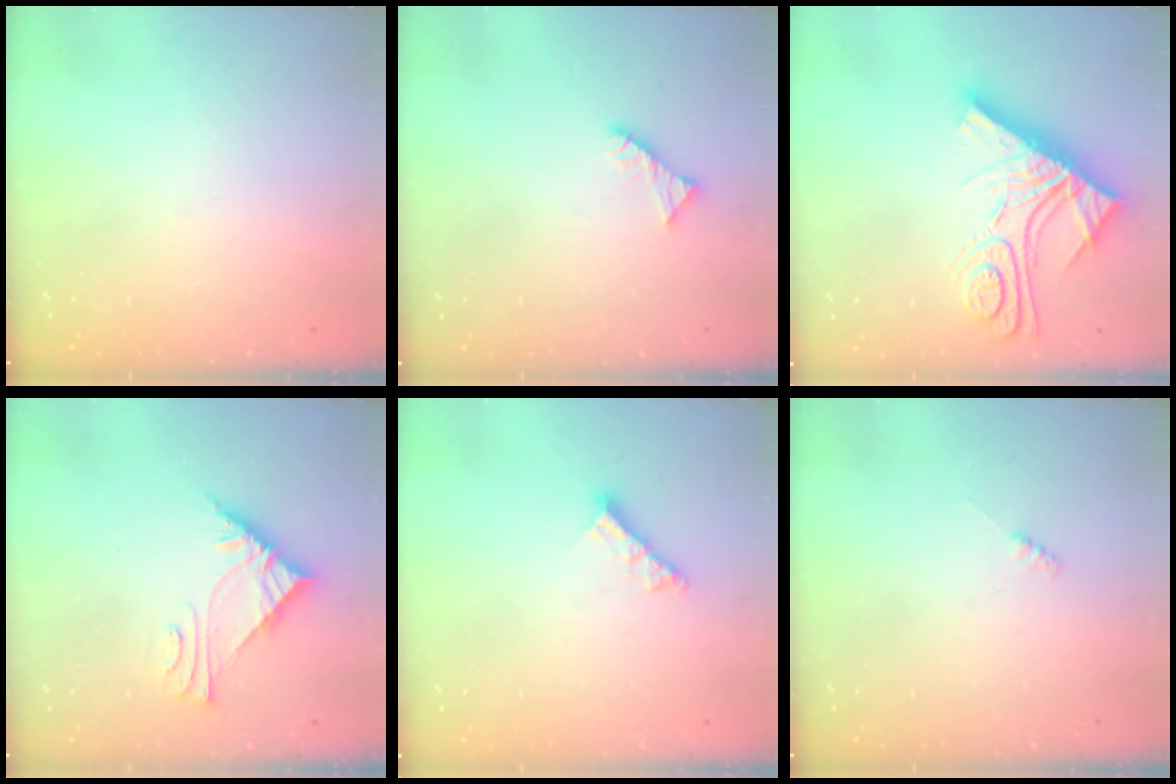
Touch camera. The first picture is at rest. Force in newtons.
{"total": 2.9, "press": 2.9, "slide": 0.4}
{"total": 17.1, "press": 17.0, "slide": 1.5}
{"total": 6.9, "press": 6.8, "slide": 0.5}
{"total": 6.0, "press": 6.0, "slide": 0.7}
{"total": 1.9, "press": 1.9, "slide": 0.3}